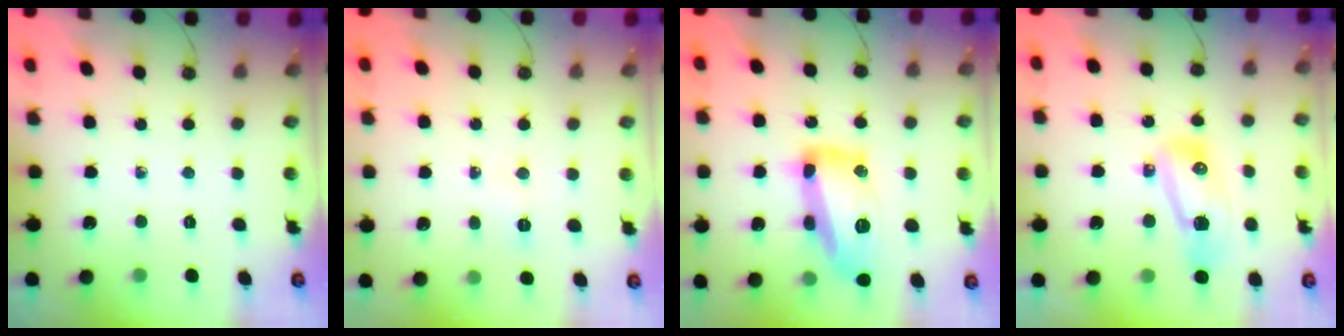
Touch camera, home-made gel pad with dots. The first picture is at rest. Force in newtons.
{"total": 5.6, "press": 3.8, "slide": 4.1}
{"total": 16.4, "press": 16.3, "slide": 1.1}
{"total": 10.6, "press": 10.4, "slide": 1.8}